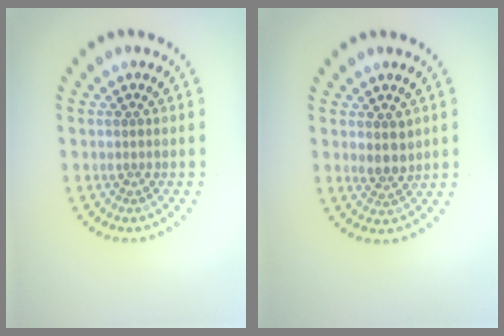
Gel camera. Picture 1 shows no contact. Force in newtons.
{"total": 2.0, "press": 1.8, "slide": 0.8}